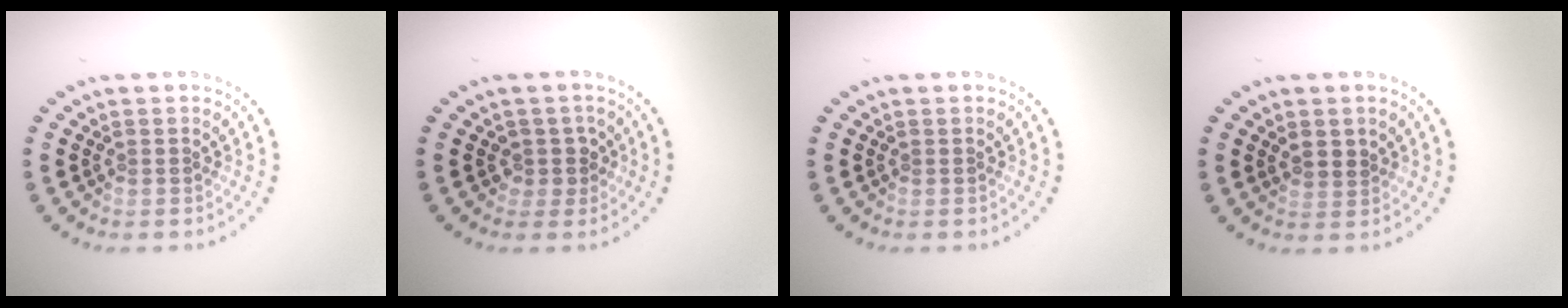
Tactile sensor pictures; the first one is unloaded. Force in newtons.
{"total": 1.8, "press": 1.5, "slide": 1.0}
{"total": 0.0}
{"total": 1.2, "press": 1.0, "slide": 0.7}